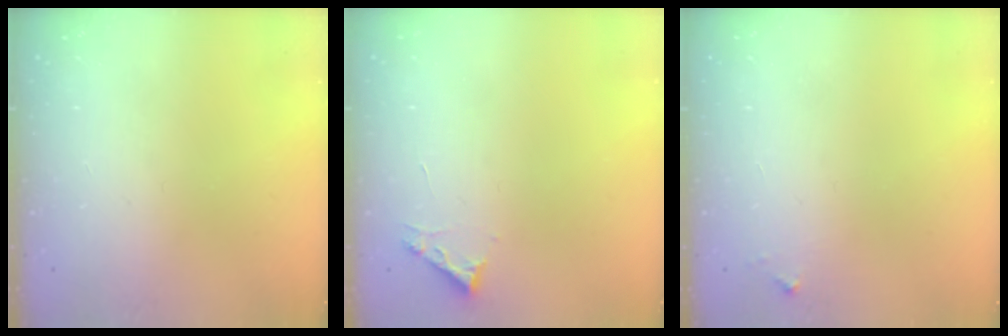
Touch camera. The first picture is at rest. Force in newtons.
{"total": 2.7, "press": 2.7, "slide": 0.3}
{"total": 2.8, "press": 2.8, "slide": 0.2}